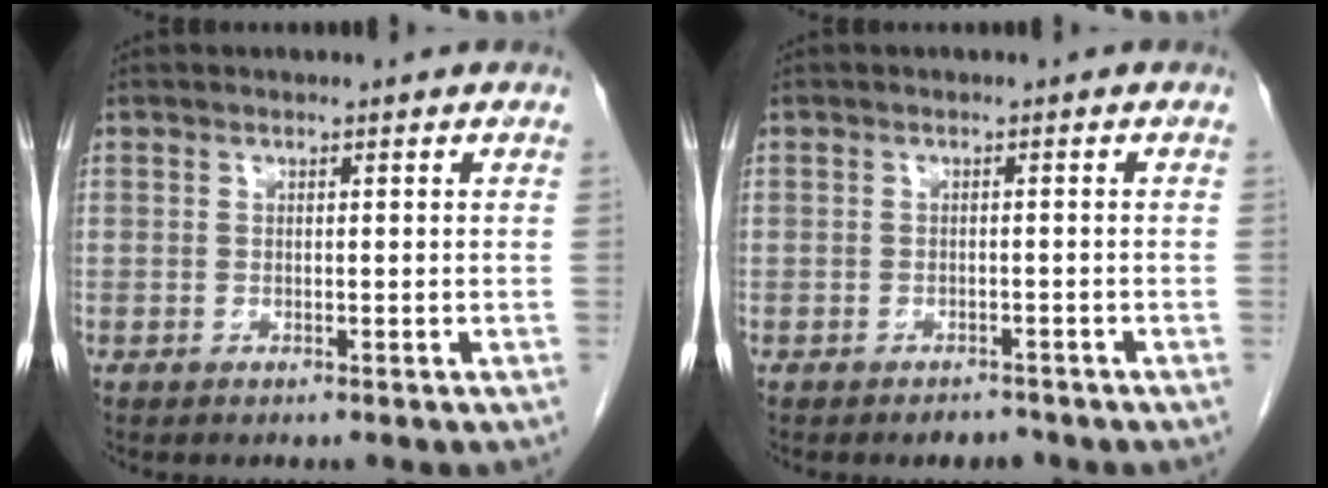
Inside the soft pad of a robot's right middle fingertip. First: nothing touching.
{"total": 1.8, "force": [-1.5, 0.9, 0.4], "torque": [-0.011, 0.000, -0.019]}